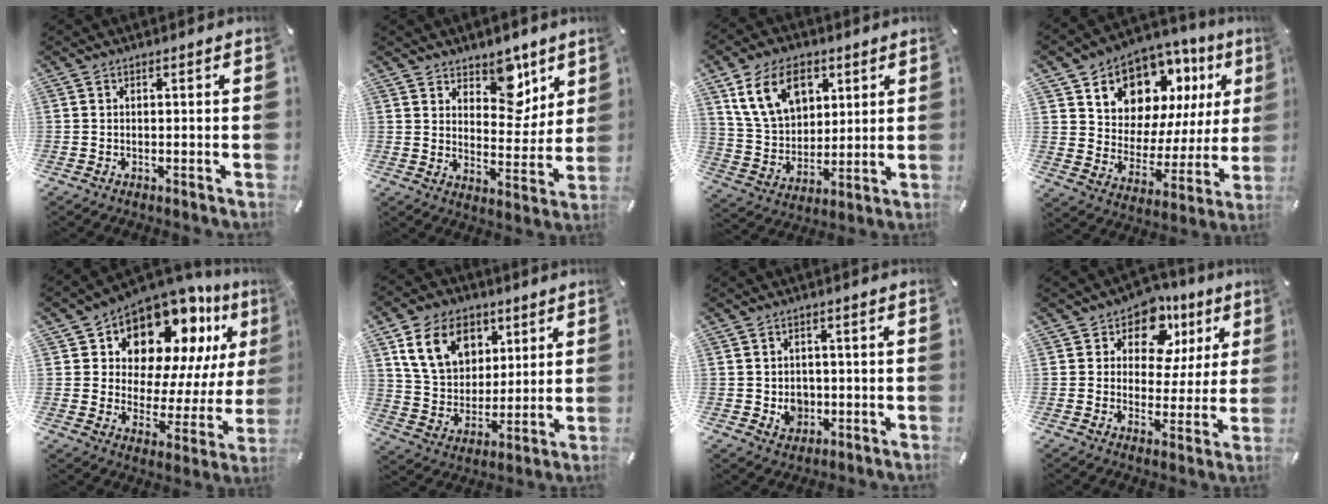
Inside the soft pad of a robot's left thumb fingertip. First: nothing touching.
{"total": 10.9, "force": [7.3, 6.7, 4.4], "torque": [-0.040, -0.058, 0.129]}
{"total": 14.0, "force": [6.6, 9.9, 7.5], "torque": [-0.155, -0.009, 0.124]}
{"total": 12.3, "force": [8.8, 8.0, 3.1], "torque": [-0.065, -0.084, 0.161]}
{"total": 15.3, "force": [11.4, 8.3, 6.0], "torque": [-0.097, -0.102, 0.198]}
{"total": 15.0, "force": [6.6, 11.3, 7.2], "torque": [-0.149, -0.011, 0.126]}
{"total": 5.1, "force": [-0.7, 4.7, 2.0], "torque": [-0.012, 0.001, -0.012]}
{"total": 11.4, "force": [6.2, 7.7, 5.6], "torque": [-0.090, -0.035, 0.110]}